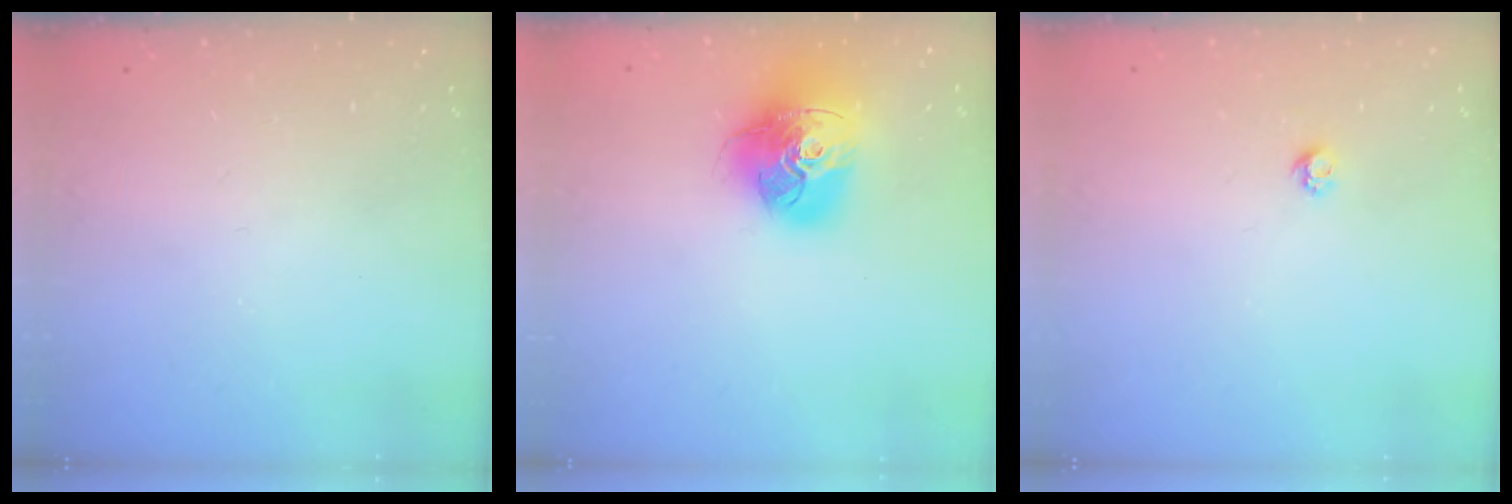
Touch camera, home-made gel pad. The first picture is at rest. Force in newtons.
{"total": 18.8, "press": 18.6, "slide": 2.1}
{"total": 3.8, "press": 3.7, "slide": 0.5}